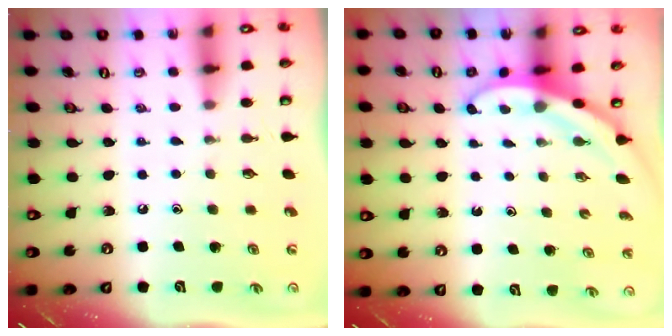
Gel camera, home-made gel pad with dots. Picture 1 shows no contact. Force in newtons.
{"total": 3.2, "press": 3.2, "slide": 0.1}